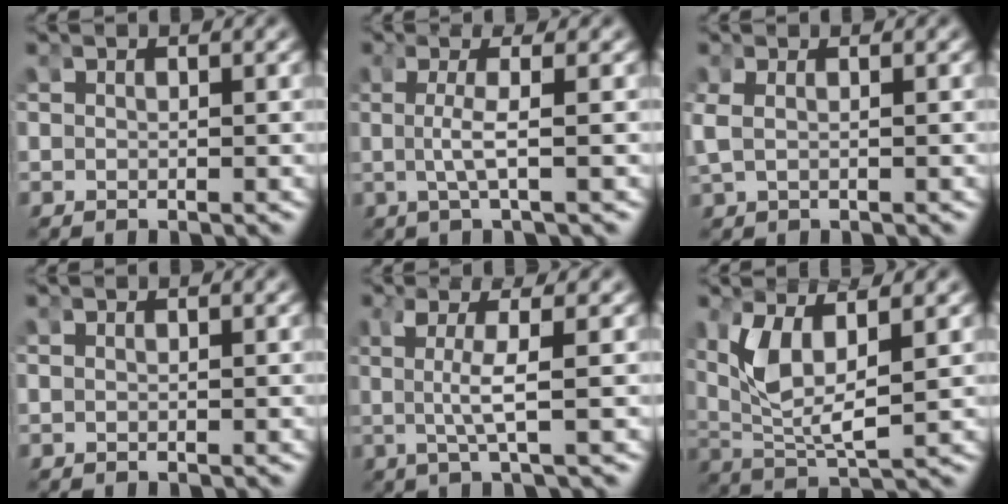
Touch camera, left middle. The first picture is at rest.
{"total": 2.5, "force": [-0.2, -0.5, 2.5], "torque": [-0.059, -0.005, 0.003]}
{"total": 1.5, "force": [0.3, 0.8, 1.3], "torque": [-0.043, -0.003, 0.014]}
{"total": 0.0}
{"total": 3.7, "force": [0.4, -0.4, 3.6], "torque": [-0.079, -0.003, 0.009]}
{"total": 5.9, "force": [1.2, 2.9, 5.0], "torque": [-0.133, -0.015, 0.037]}